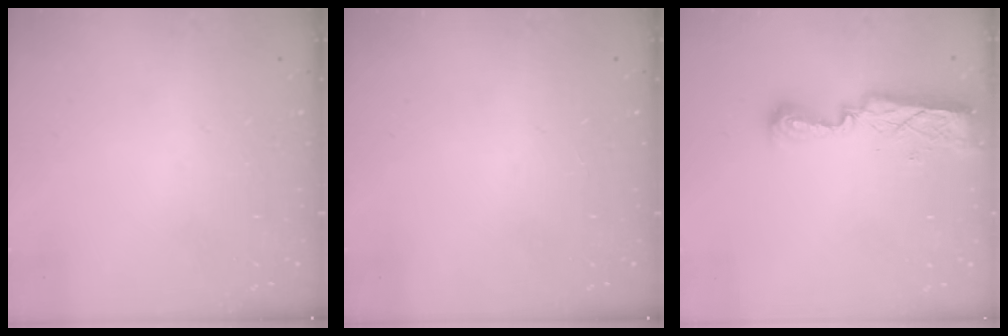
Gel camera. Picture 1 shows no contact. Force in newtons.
{"total": 0.0}
{"total": 8.2, "press": 8.2, "slide": 0.4}